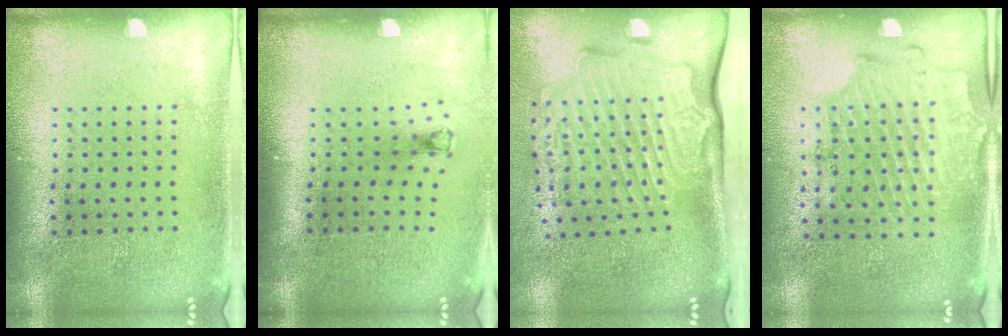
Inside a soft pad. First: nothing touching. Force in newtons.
{"total": 0.7, "press": 0.3, "slide": 0.6}
{"total": 3.1, "press": 2.2, "slide": 2.2}
{"total": 1.7, "press": 1.4, "slide": 0.9}